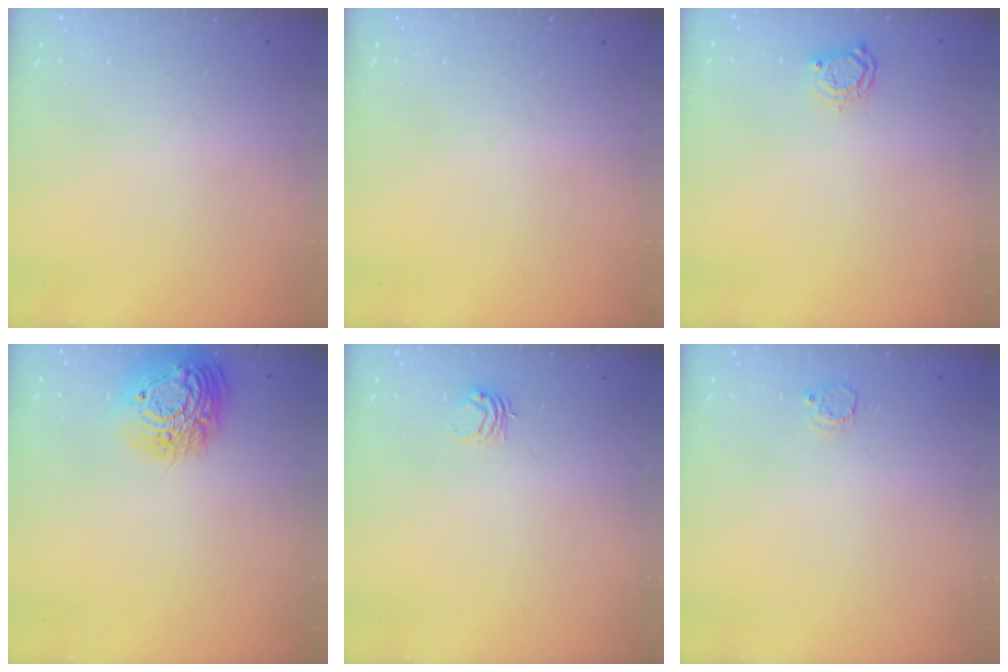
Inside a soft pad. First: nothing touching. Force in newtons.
{"total": 0.0}
{"total": 5.5, "press": 5.4, "slide": 0.6}
{"total": 16.4, "press": 16.3, "slide": 1.5}
{"total": 3.5, "press": 3.5, "slide": 0.3}
{"total": 2.5, "press": 2.5, "slide": 0.3}